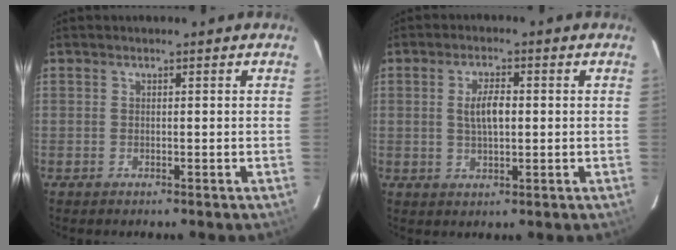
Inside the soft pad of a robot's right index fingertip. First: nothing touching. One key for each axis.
{"total": 4.7, "fx": 0.4, "fy": 1.8, "fz": 4.3, "tx": -0.081, "ty": 0.003, "tz": 0.011}